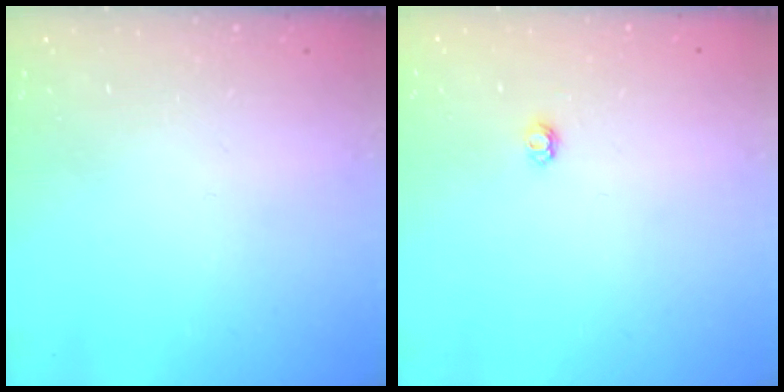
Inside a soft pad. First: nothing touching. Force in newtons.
{"total": 2.9, "press": 2.9, "slide": 0.4}